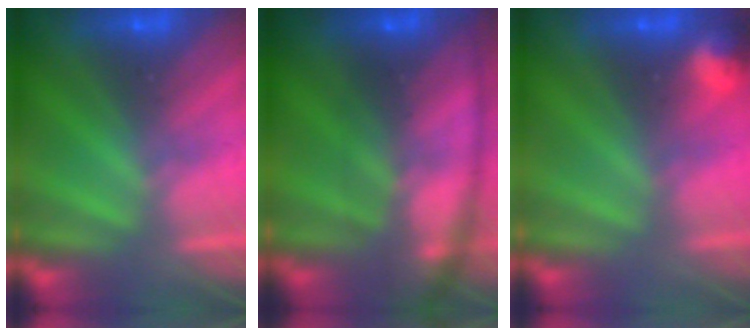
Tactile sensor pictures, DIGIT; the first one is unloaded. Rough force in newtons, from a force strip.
{"total": 5.5}
{"total": 3.0}